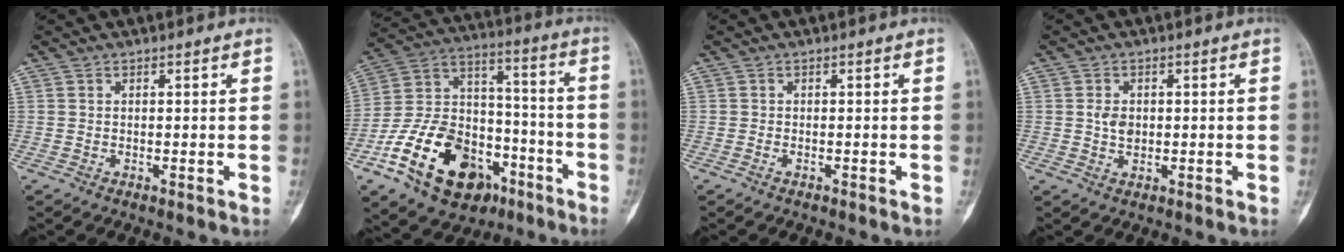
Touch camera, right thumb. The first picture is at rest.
{"total": 22.8, "force": [-11.5, 14.7, 13.2], "torque": [-0.218, 0.084, -0.188]}
{"total": 0.5, "force": [-0.4, 0.3, 0.2], "torque": [-0.008, 0.001, -0.008]}
{"total": 2.9, "force": [0.0, 2.1, 2.0], "torque": [-0.030, 0.001, 0.001]}